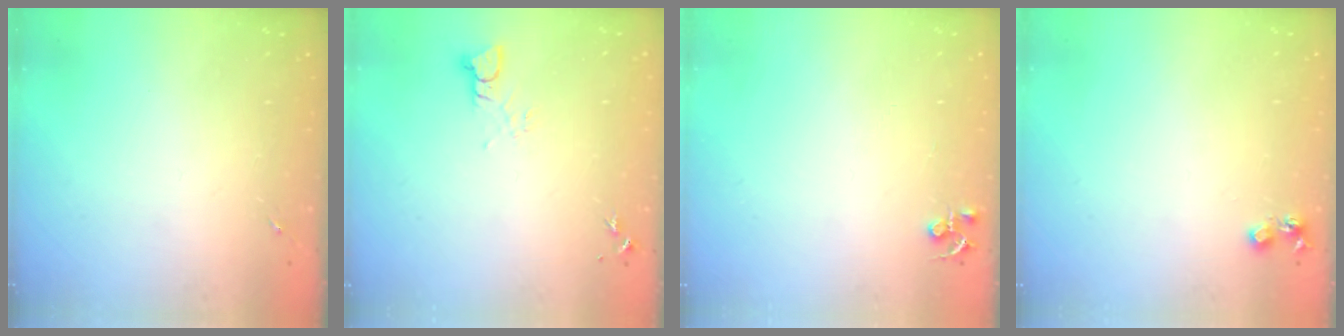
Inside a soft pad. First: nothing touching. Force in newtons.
{"total": 3.3, "press": 3.3, "slide": 0.4}
{"total": 4.5, "press": 4.4, "slide": 0.5}
{"total": 4.8, "press": 4.7, "slide": 0.7}